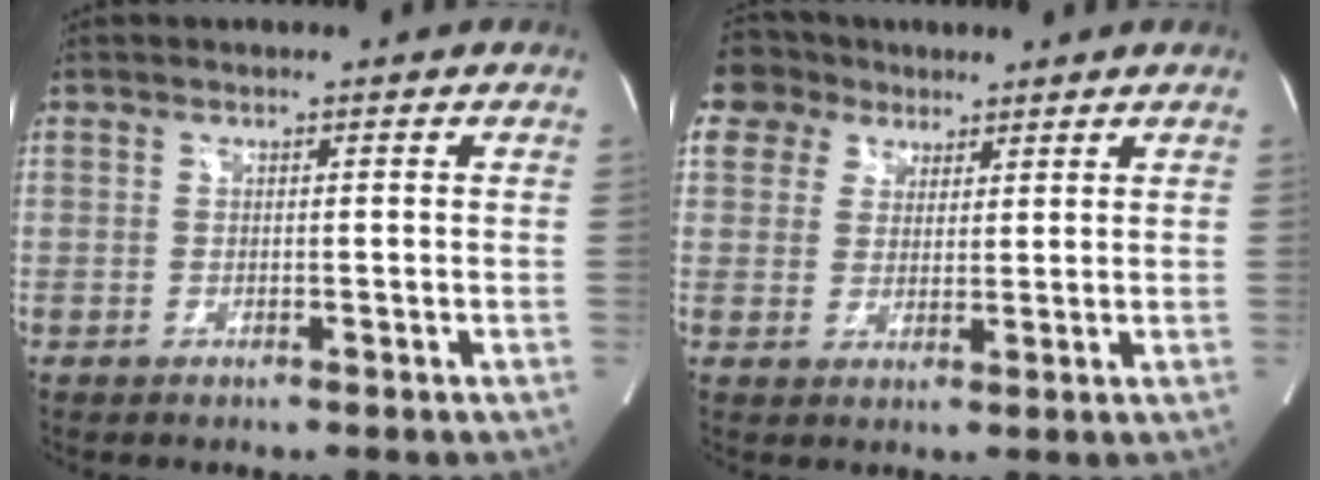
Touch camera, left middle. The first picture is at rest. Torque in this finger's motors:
{"motor_torque": [1.18, -0.96, 1.05, 0.21]}